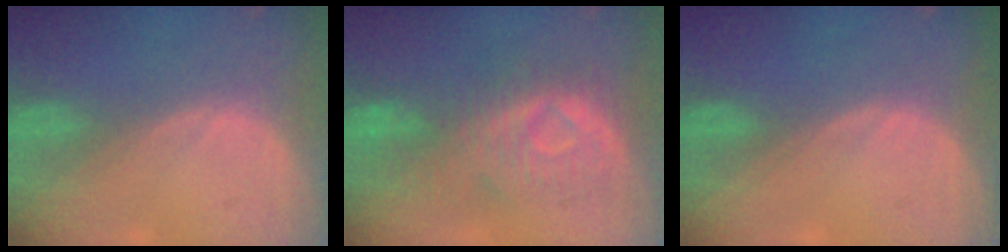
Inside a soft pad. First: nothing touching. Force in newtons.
{"total": 8.8, "press": 8.7, "slide": 1.6}
{"total": 0.0}